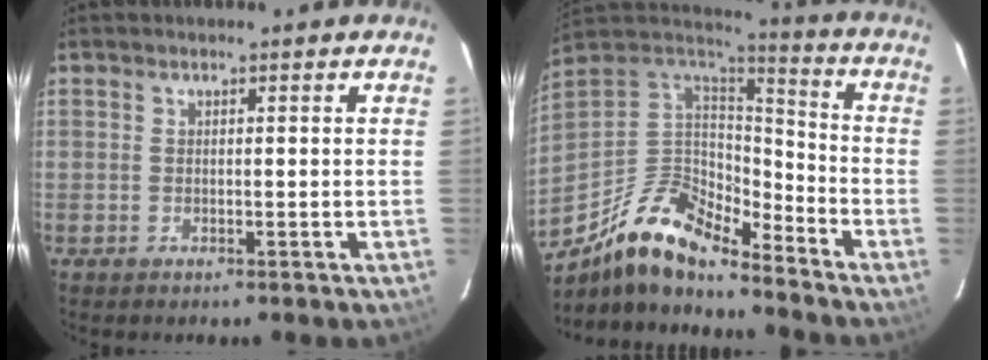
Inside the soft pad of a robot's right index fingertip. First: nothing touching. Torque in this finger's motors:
{"motor_torque": [1.02, -1.05, 0.27, 0.06]}